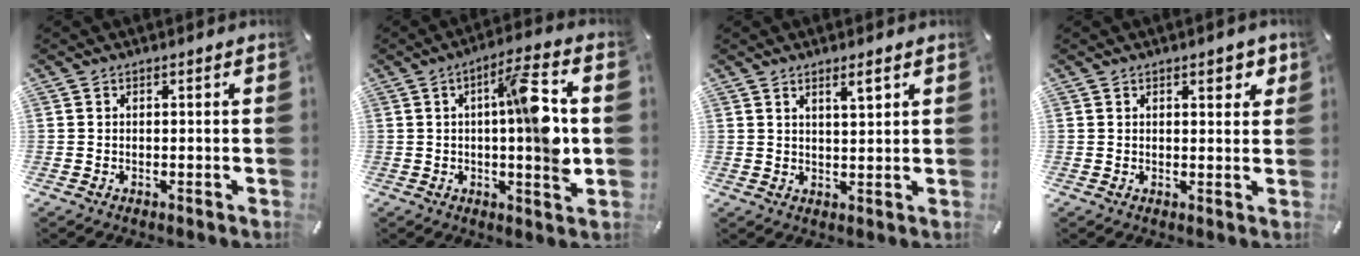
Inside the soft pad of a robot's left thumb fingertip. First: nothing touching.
{"total": 14.4, "force": [1.1, 2.8, 14.1], "torque": [-0.218, -0.005, 0.013]}
{"total": 3.3, "force": [2.4, 0.5, 2.3], "torque": [-0.039, -0.008, 0.040]}
{"total": 3.1, "force": [1.7, 1.5, 2.1], "torque": [-0.021, -0.005, 0.025]}